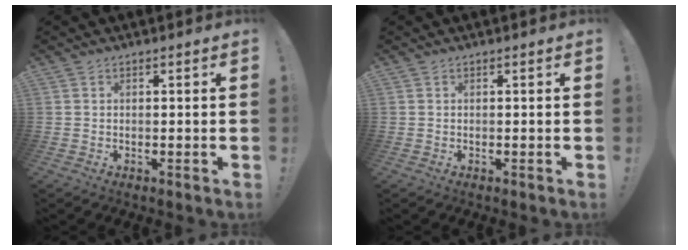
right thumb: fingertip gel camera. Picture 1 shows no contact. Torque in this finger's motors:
{"motor_torque": [0.00, 0.00, -0.15, 0.15, 0.00]}